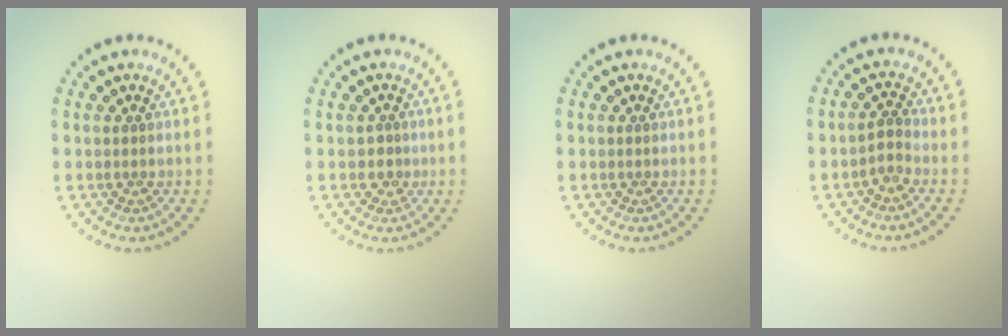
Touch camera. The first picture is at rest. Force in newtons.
{"total": 1.6, "press": 1.2, "slide": 1.0}
{"total": 0.0}
{"total": 1.4, "press": 1.0, "slide": 1.0}